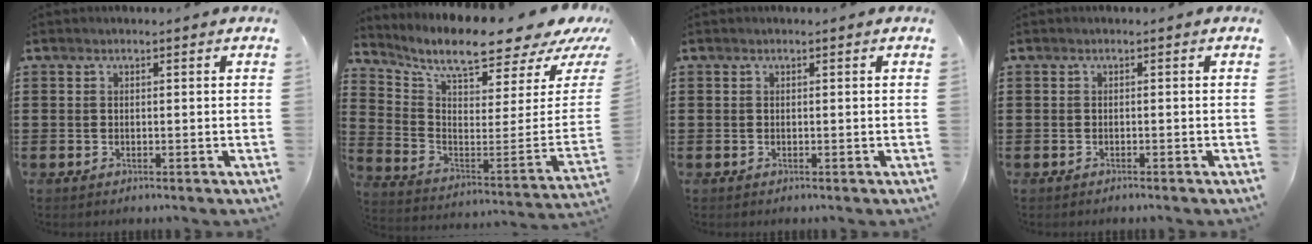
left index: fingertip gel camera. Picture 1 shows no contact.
{"total": 8.7, "force": [7.3, 0.7, 4.6], "torque": [-0.108, -0.074, 0.118]}
{"total": 0.0}
{"total": 0.6, "force": [-0.6, 0.0, 0.1], "torque": [-0.005, -0.001, -0.013]}